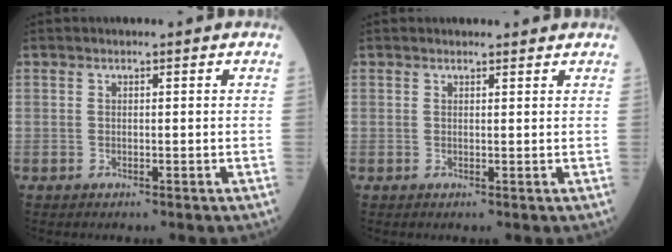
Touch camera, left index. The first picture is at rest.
{"total": 2.6, "force": [2.5, 0.6, 0.4], "torque": [-0.009, 0.009, 0.027]}